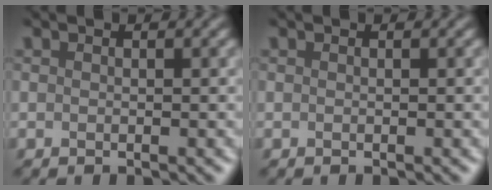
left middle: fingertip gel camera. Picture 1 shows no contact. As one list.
[{"total": 0.0}]